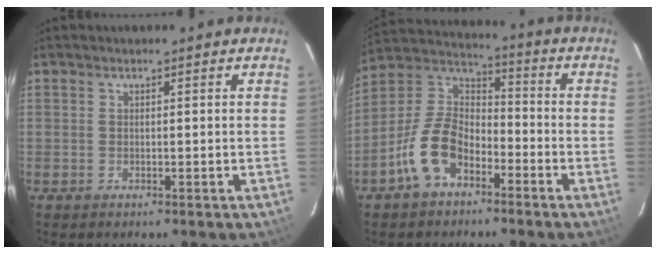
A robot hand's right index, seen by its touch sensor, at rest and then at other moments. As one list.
[{"total": 12.1, "force": [-6.5, 7.3, 7.1], "torque": [-0.149, 0.026, -0.124]}]